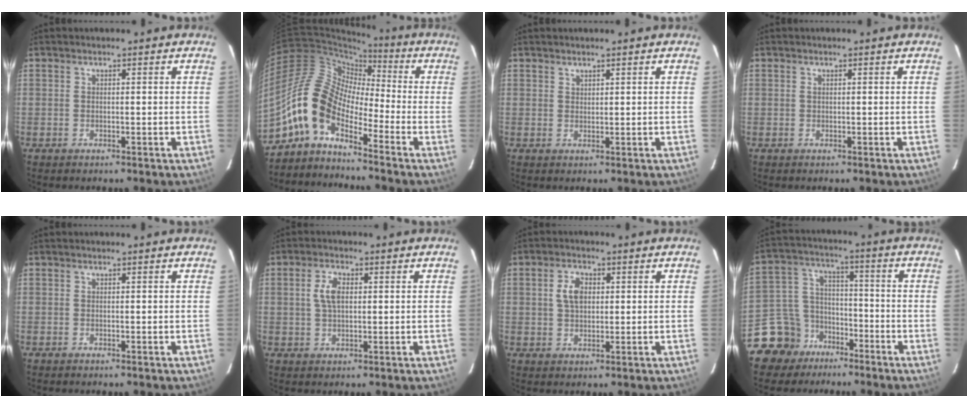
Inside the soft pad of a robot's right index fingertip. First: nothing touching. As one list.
[{"total": 11.4, "force": [-5.8, 5.5, 8.1], "torque": [-0.147, 0.014, -0.134]}, {"total": 0.9, "force": [0.9, 0.3, 0.0], "torque": [-0.001, 0.001, 0.018]}, {"total": 0.0}, {"total": 0.0}, {"total": 4.5, "force": [0.8, 2.5, 3.7], "torque": [-0.072, 0.007, 0.019]}, {"total": 4.6, "force": [1.0, 3.0, 3.4], "torque": [-0.062, 0.009, 0.022]}, {"total": 10.6, "force": [-7.2, 7.7, 0.8], "torque": [-0.039, 0.053, -0.127]}]